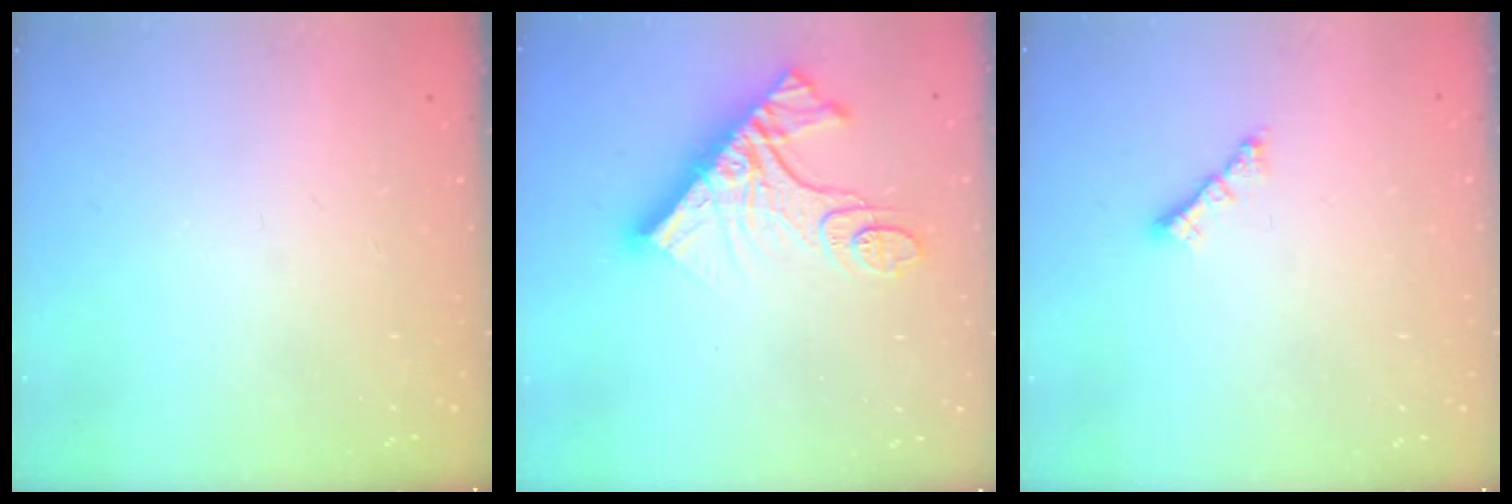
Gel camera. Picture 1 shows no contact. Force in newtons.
{"total": 17.3, "press": 17.2, "slide": 1.5}
{"total": 2.1, "press": 2.0, "slide": 0.5}